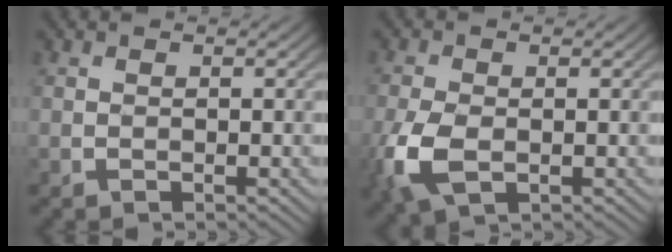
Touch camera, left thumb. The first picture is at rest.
{"total": 6.8, "force": [-2.1, 4.2, 4.8], "torque": [-0.147, -0.005, -0.043]}